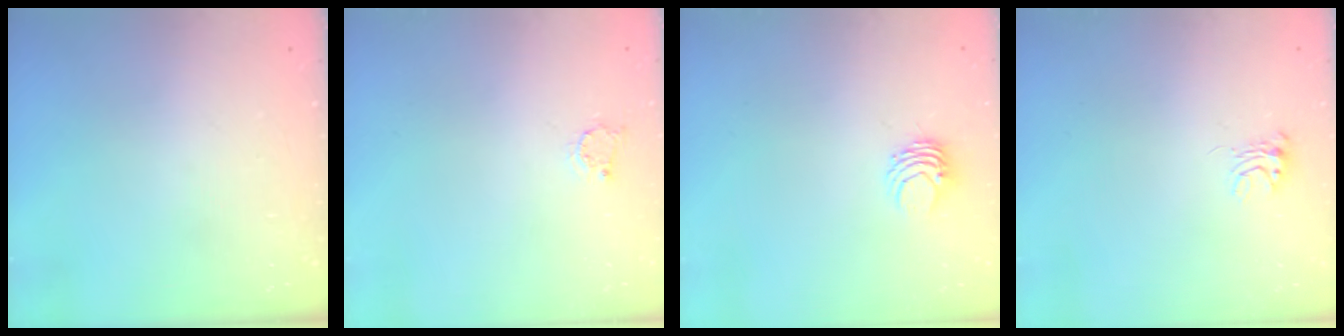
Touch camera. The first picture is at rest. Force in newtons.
{"total": 3.1, "press": 3.1, "slide": 0.3}
{"total": 4.0, "press": 3.9, "slide": 0.4}
{"total": 4.6, "press": 4.6, "slide": 0.3}